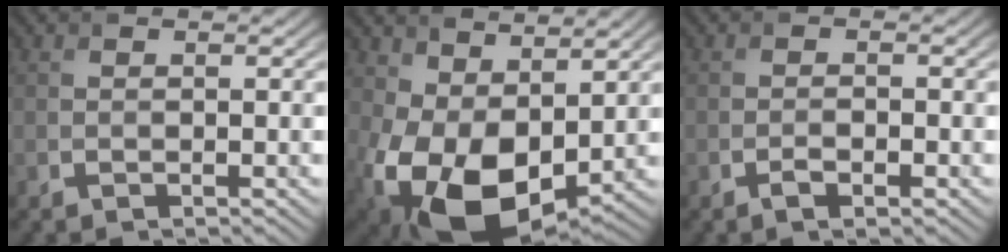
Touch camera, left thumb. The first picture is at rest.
{"total": 14.1, "force": [-0.1, 9.0, 10.8], "torque": [-0.224, -0.044, 0.012]}
{"total": 1.7, "force": [-0.9, 0.6, 1.3], "torque": [-0.025, -0.001, -0.018]}